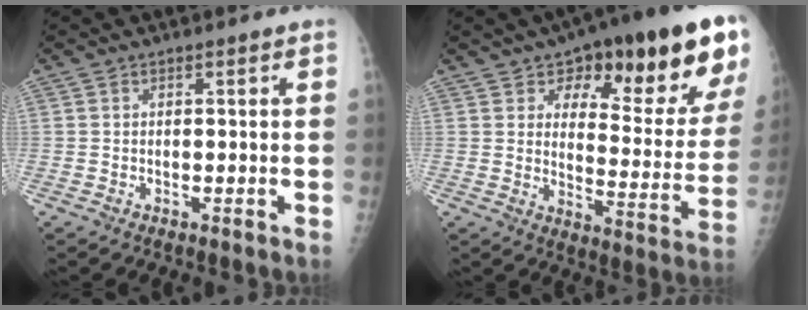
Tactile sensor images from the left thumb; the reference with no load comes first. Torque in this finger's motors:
{"motor_torque": [2.51, 2.12, 1.31, -1.45, 0.44]}